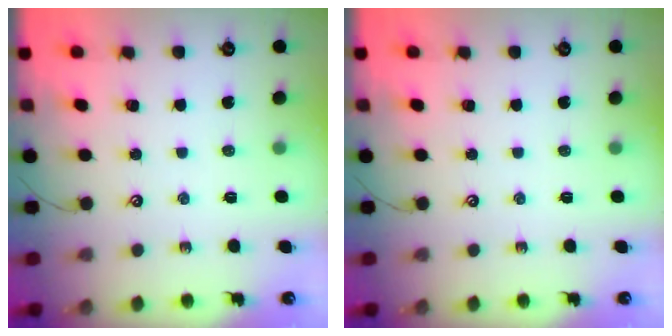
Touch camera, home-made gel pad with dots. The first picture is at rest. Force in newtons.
{"total": 0.0}